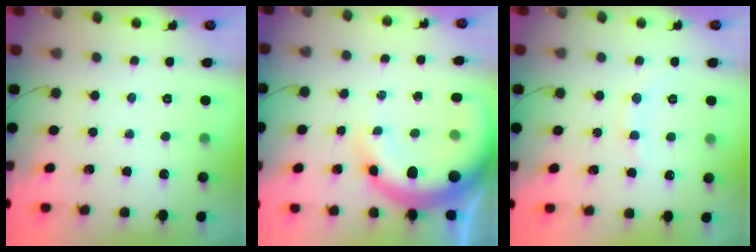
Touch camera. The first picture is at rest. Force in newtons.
{"total": 12.4, "press": 12.1, "slide": 2.5}
{"total": 8.3, "press": 8.2, "slide": 1.4}